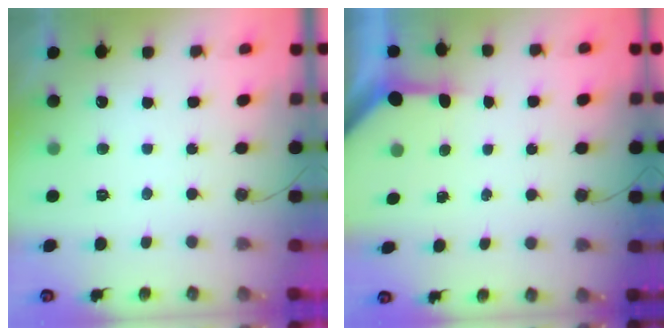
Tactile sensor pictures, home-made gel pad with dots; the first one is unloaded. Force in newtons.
{"total": 3.4, "press": 3.4, "slide": 0.4}